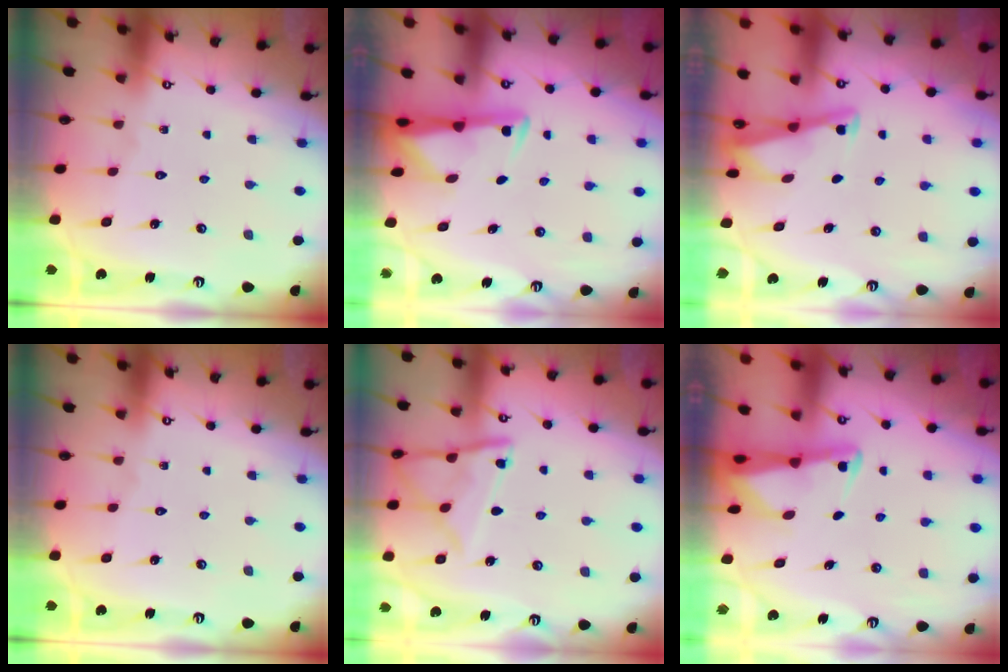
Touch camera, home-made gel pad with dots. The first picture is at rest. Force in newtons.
{"total": 2.8, "press": 2.7, "slide": 0.5}
{"total": 3.0, "press": 3.0, "slide": 0.3}
{"total": 0.0}
{"total": 12.9, "press": 12.8, "slide": 1.2}
{"total": 2.4, "press": 2.4, "slide": 0.3}